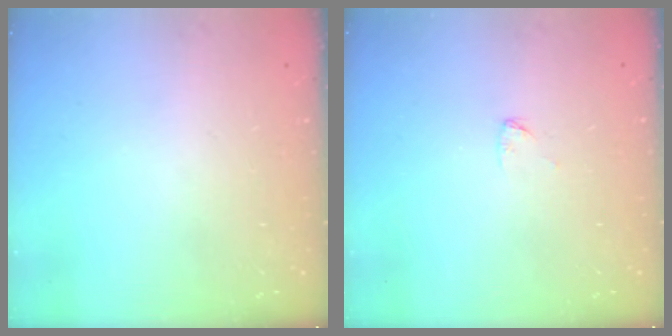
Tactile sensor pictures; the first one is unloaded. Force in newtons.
{"total": 2.6, "press": 2.6, "slide": 0.2}